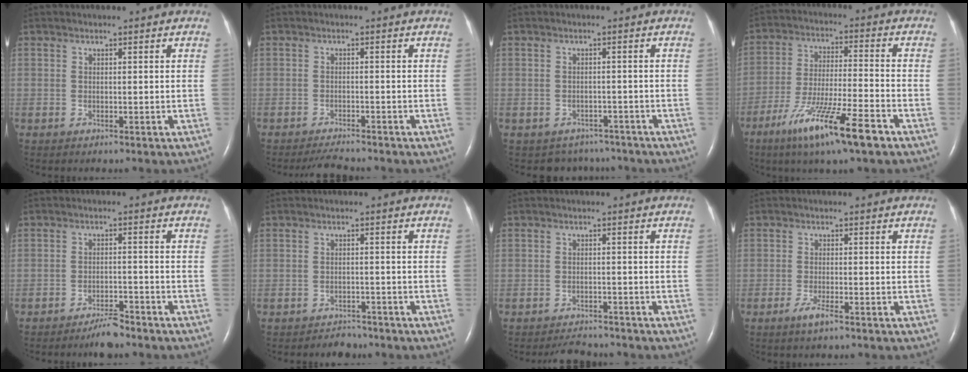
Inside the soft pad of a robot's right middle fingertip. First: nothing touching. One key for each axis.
{"total": 3.4, "fx": -3.2, "fy": 0.0, "fz": 1.0, "tx": -0.024, "ty": -0.015, "tz": -0.052}
{"total": 4.5, "fx": -3.8, "fy": 2.3, "fz": -0.4, "tx": 0.006, "ty": 0.014, "tz": -0.049}
{"total": 13.6, "fx": -8.1, "fy": 0.5, "fz": 10.9, "tx": -0.207, "ty": -0.034, "tz": -0.142}
{"total": 3.8, "fx": -3.3, "fy": 0.6, "fz": 1.6, "tx": -0.033, "ty": -0.004, "tz": -0.056}
{"total": 2.4, "fx": -2.1, "fy": 1.0, "fz": -0.1, "tx": -0.005, "ty": 0.000, "tz": -0.030}
{"total": 3.7, "fx": -3.5, "fy": 0.8, "fz": 0.5, "tx": -0.011, "ty": -0.009, "tz": -0.055}
{"total": 2.4, "fx": -1.5, "fy": 0.2, "fz": 1.9, "tx": -0.045, "ty": -0.005, "tz": -0.030}